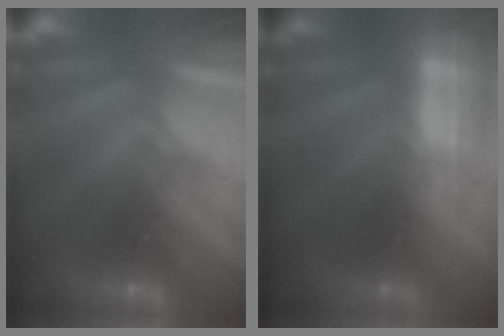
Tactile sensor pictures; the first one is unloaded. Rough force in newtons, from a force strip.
{"total": 2.4}